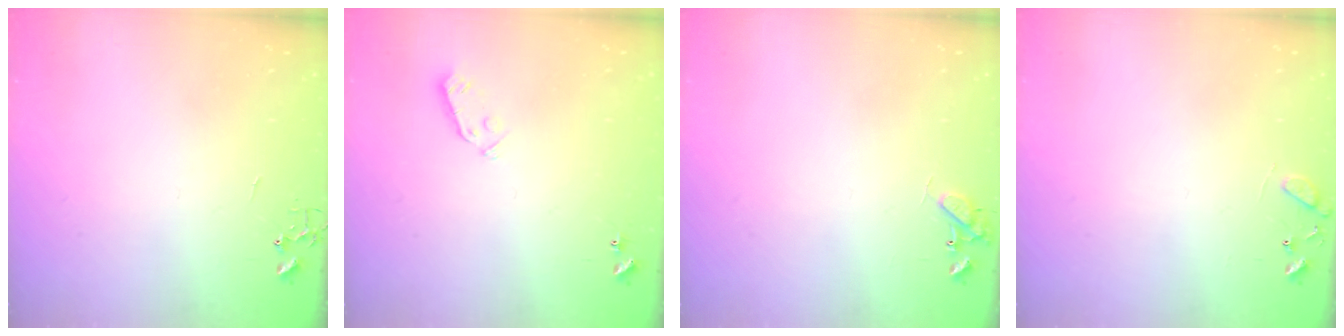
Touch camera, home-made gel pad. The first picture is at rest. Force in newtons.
{"total": 3.8, "press": 3.7, "slide": 0.8}
{"total": 8.6, "press": 8.6, "slide": 0.7}
{"total": 9.0, "press": 9.0, "slide": 0.6}